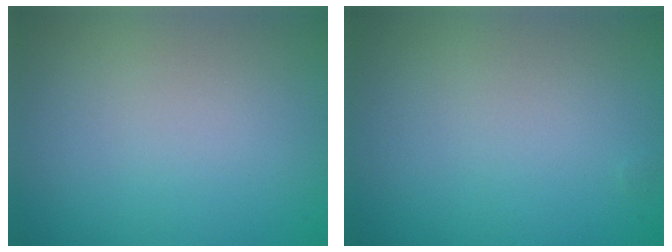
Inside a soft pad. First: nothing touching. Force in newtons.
{"total": 0.0}